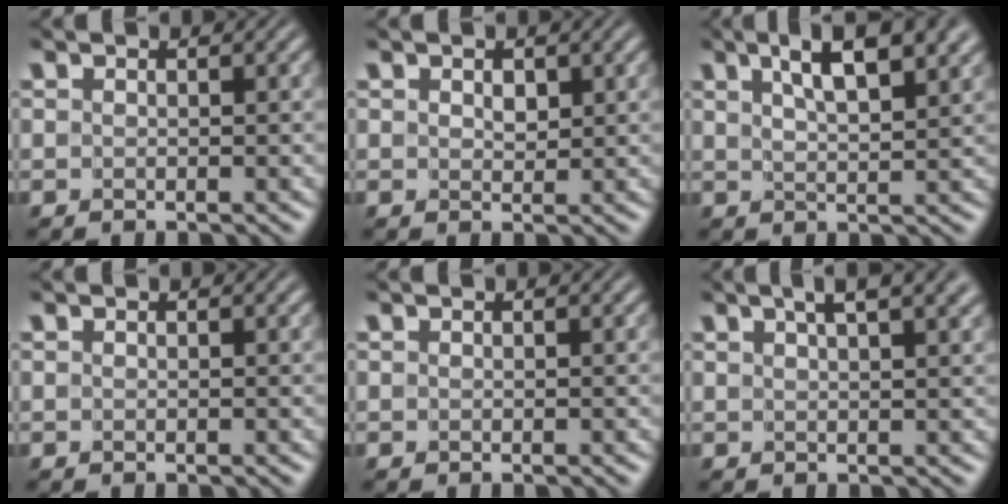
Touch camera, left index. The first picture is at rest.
{"total": 1.1, "force": [0.6, 0.6, 0.7], "torque": [-0.008, -0.003, 0.013]}
{"total": 7.0, "force": [4.3, 2.0, 5.1], "torque": [-0.072, 0.017, 0.062]}
{"total": 0.0}
{"total": 0.0}
{"total": 6.1, "force": [4.0, 2.1, 4.2], "torque": [-0.031, 0.024, 0.030]}